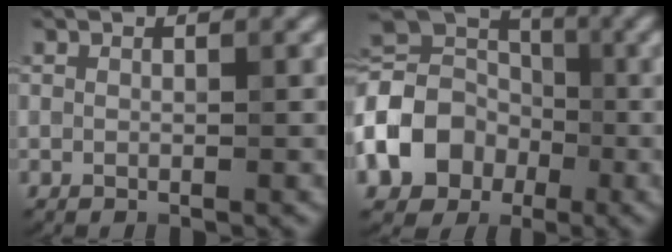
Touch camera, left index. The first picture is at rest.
{"total": 10.9, "force": [-2.9, 8.6, 6.0], "torque": [-0.130, -0.001, -0.061]}